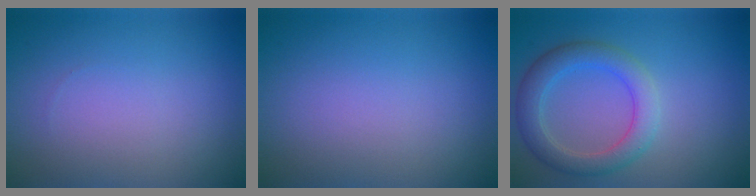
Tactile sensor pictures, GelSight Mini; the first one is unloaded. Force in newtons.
{"total": 0.0}
{"total": 4.0, "press": 4.0, "slide": 0.2}